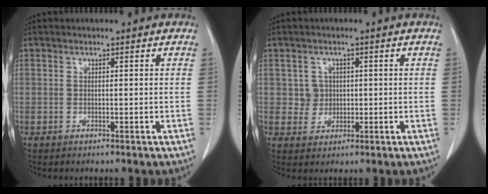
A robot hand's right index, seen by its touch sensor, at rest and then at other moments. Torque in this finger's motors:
{"motor_torque": [-0.04, 0.05, 0.02, 0.00]}